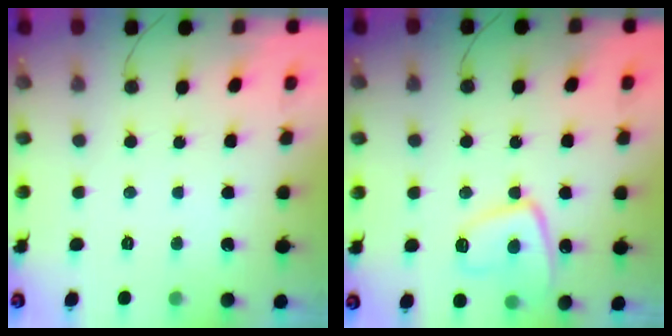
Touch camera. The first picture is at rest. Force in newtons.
{"total": 12.4, "press": 12.4, "slide": 1.1}